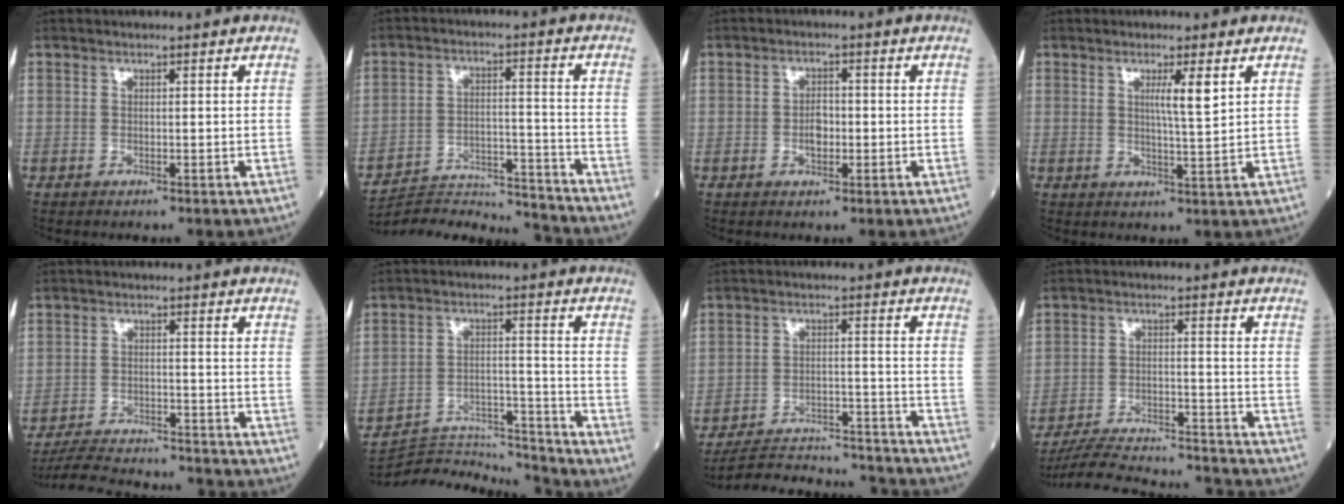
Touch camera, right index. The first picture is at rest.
{"total": 14.0, "force": [-13.9, -0.8, 1.2], "torque": [-0.024, 0.012, -0.224]}
{"total": 2.5, "force": [-0.6, 1.5, 1.9], "torque": [-0.032, 0.005, -0.008]}
{"total": 3.9, "force": [1.6, -0.3, 3.5], "torque": [-0.061, -0.005, 0.025]}
{"total": 11.9, "force": [-11.6, 1.4, 2.4], "torque": [-0.045, 0.004, -0.173]}
{"total": 11.3, "force": [-11.1, -1.7, -1.0], "torque": [0.010, 0.022, -0.192]}
{"total": 19.1, "force": [-18.4, 1.3, 4.8], "torque": [-0.074, -0.010, -0.255]}
{"total": 15.3, "force": [-14.9, 0.6, 3.5], "torque": [-0.069, 0.000, -0.223]}